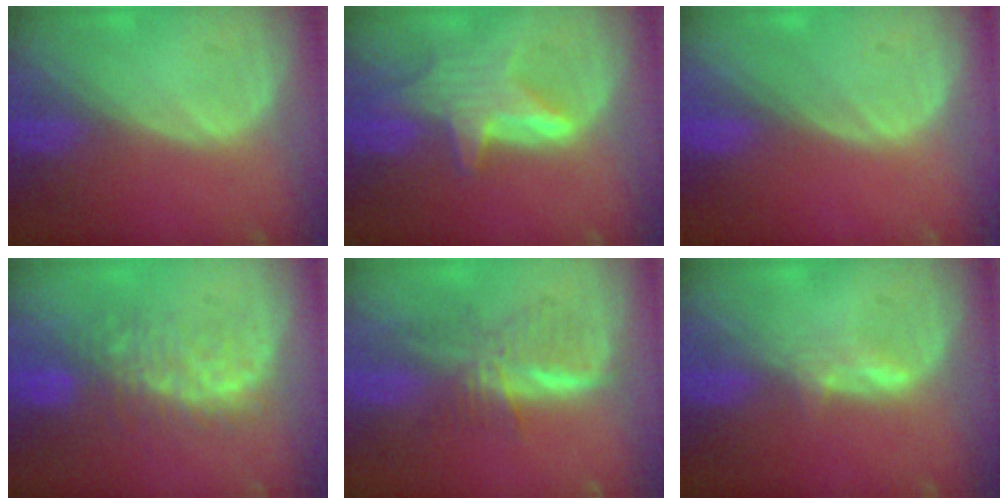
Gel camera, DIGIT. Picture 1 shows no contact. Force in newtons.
{"total": 6.9, "press": 6.4, "slide": 2.6}
{"total": 0.0}
{"total": 8.5, "press": 8.0, "slide": 2.8}
{"total": 5.8, "press": 5.7, "slide": 0.8}
{"total": 2.1, "press": 2.0, "slide": 0.4}